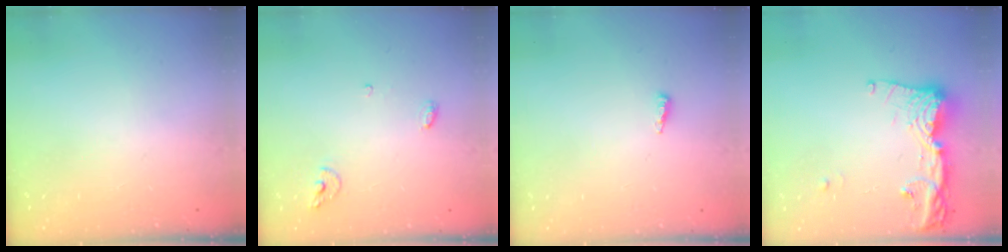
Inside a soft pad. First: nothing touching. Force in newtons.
{"total": 5.0, "press": 5.0, "slide": 0.4}
{"total": 3.7, "press": 3.6, "slide": 0.4}
{"total": 14.5, "press": 14.4, "slide": 1.7}